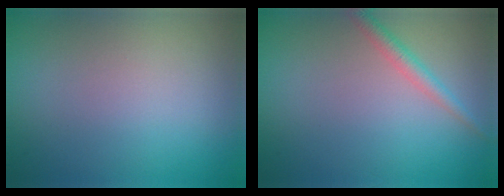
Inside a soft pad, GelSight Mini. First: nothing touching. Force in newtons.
{"total": 1.8, "press": 1.8, "slide": 0.0}